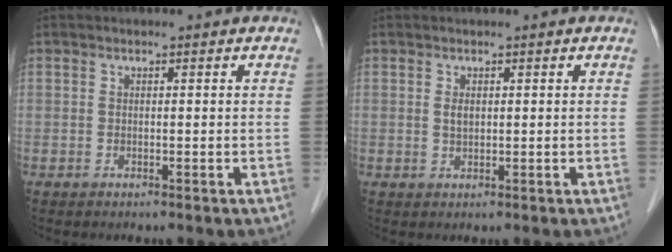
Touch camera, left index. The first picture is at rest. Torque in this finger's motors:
{"motor_torque": [0.07, 0.10, -0.06, -0.03]}